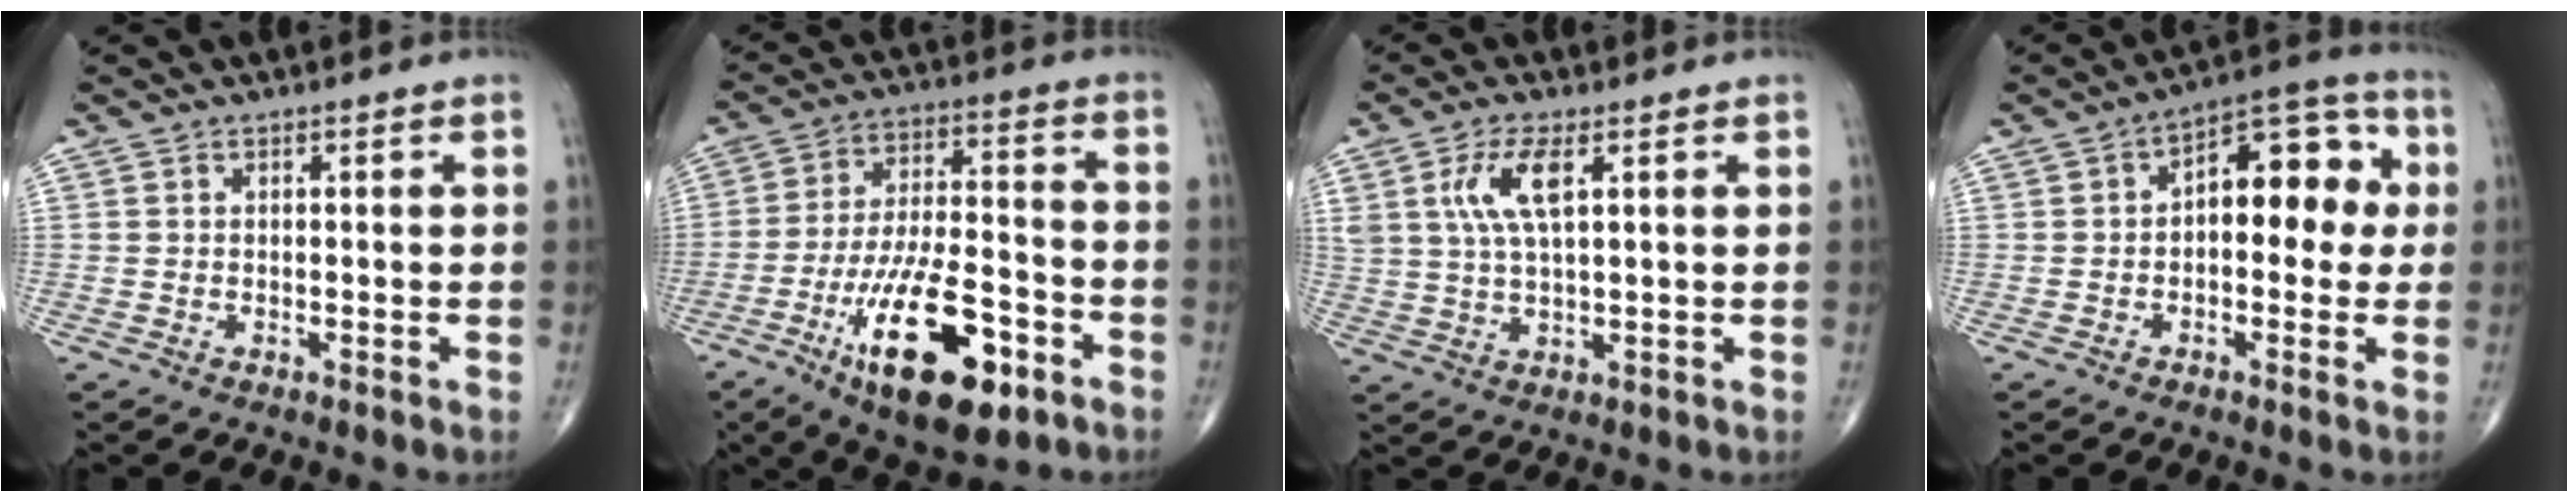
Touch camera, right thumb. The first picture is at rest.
{"total": 19.7, "force": [-9.3, 7.5, 15.7], "torque": [-0.266, 0.041, -0.146]}
{"total": 7.4, "force": [2.7, 2.7, 6.4], "torque": [-0.137, -0.004, 0.058]}
{"total": 12.6, "force": [1.1, 6.9, 10.5], "torque": [-0.100, 0.036, 0.002]}